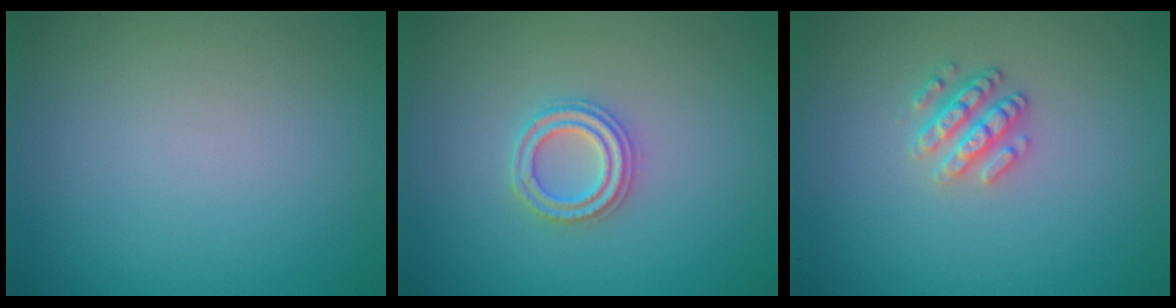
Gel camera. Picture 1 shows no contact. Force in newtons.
{"total": 2.4, "press": 2.3, "slide": 0.5}
{"total": 2.6, "press": 2.4, "slide": 1.1}